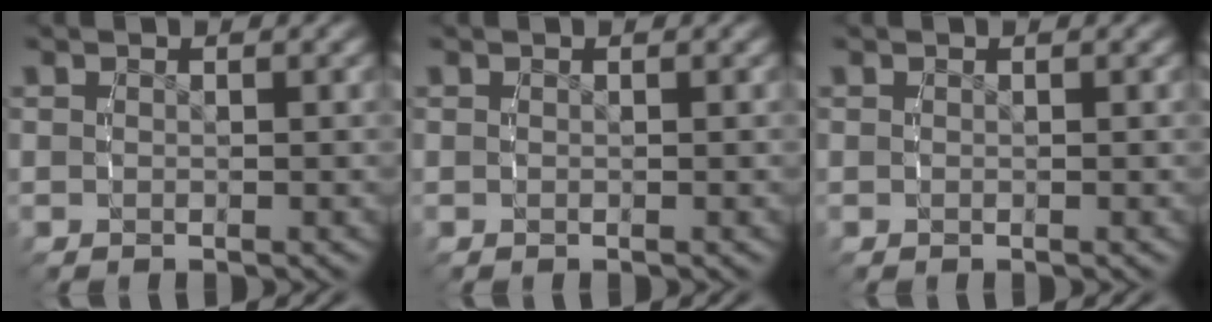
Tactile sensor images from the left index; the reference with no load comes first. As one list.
[{"total": 0.0}, {"total": 0.0}]